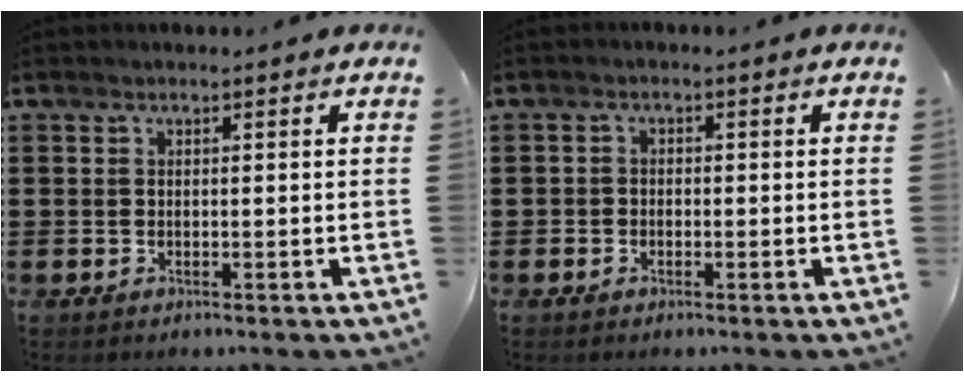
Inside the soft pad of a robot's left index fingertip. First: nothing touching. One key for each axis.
{"total": 1.1, "fx": -0.7, "fy": 0.8, "fz": 0.2, "tx": -0.007, "ty": 0.002, "tz": -0.015}